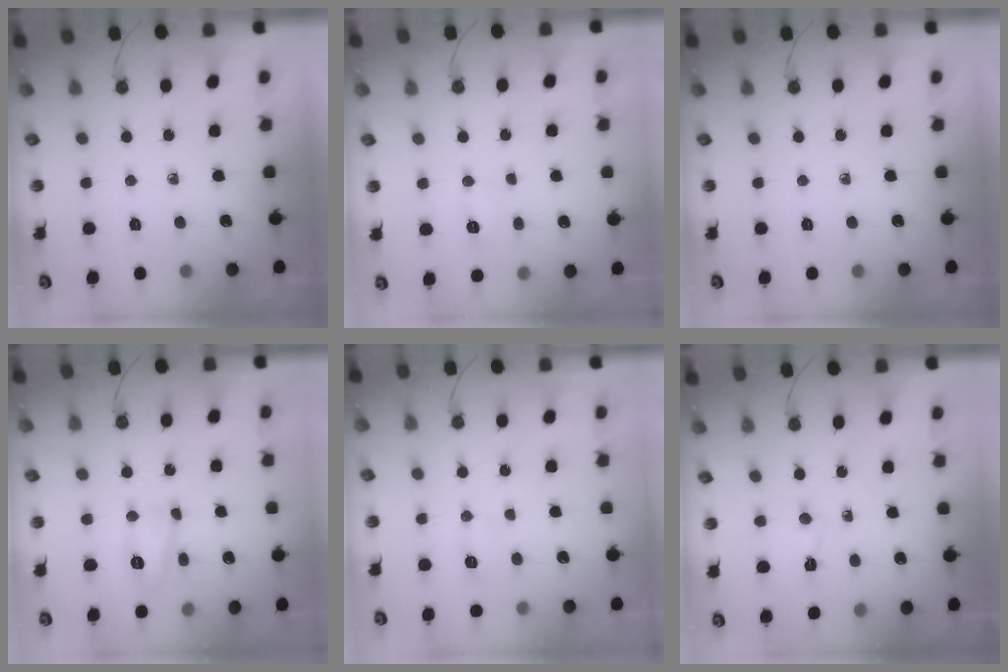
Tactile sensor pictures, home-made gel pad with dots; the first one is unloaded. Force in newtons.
{"total": 5.1, "press": 5.0, "slide": 1.1}
{"total": 0.0}
{"total": 9.2, "press": 9.2, "slide": 1.2}
{"total": 10.3, "press": 4.4, "slide": 9.3}
{"total": 2.0, "press": 1.9, "slide": 0.6}